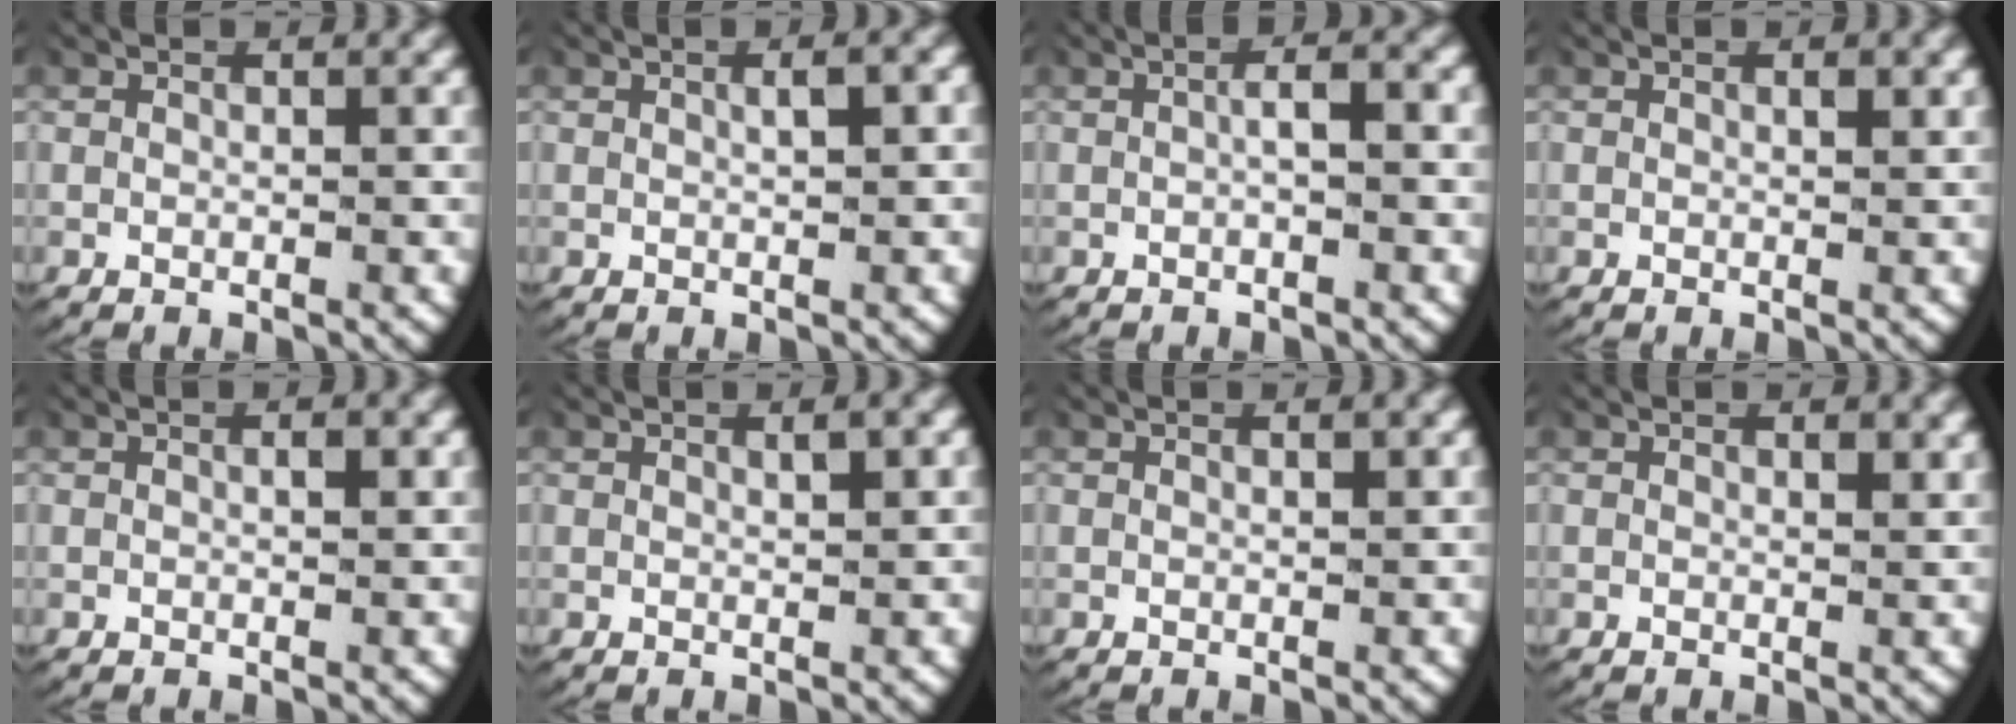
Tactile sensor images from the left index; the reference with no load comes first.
{"total": 1.6, "force": [0.3, 0.4, 1.6], "torque": [-0.020, 0.003, 0.007]}
{"total": 1.6, "force": [-0.1, 0.2, 1.6], "torque": [-0.027, 0.004, -0.001]}
{"total": 0.7, "force": [0.4, 0.1, 0.6], "torque": [-0.009, -0.002, 0.006]}
{"total": 0.9, "force": [0.2, 0.3, 0.8], "torque": [-0.008, 0.000, 0.003]}
{"total": 1.3, "force": [0.6, 0.2, 1.2], "torque": [-0.015, -0.004, 0.013]}
{"total": 0.7, "force": [0.4, 0.0, 0.6], "torque": [-0.009, -0.001, 0.008]}
{"total": 0.6, "force": [0.5, -0.1, 0.3], "torque": [-0.007, -0.007, 0.010]}